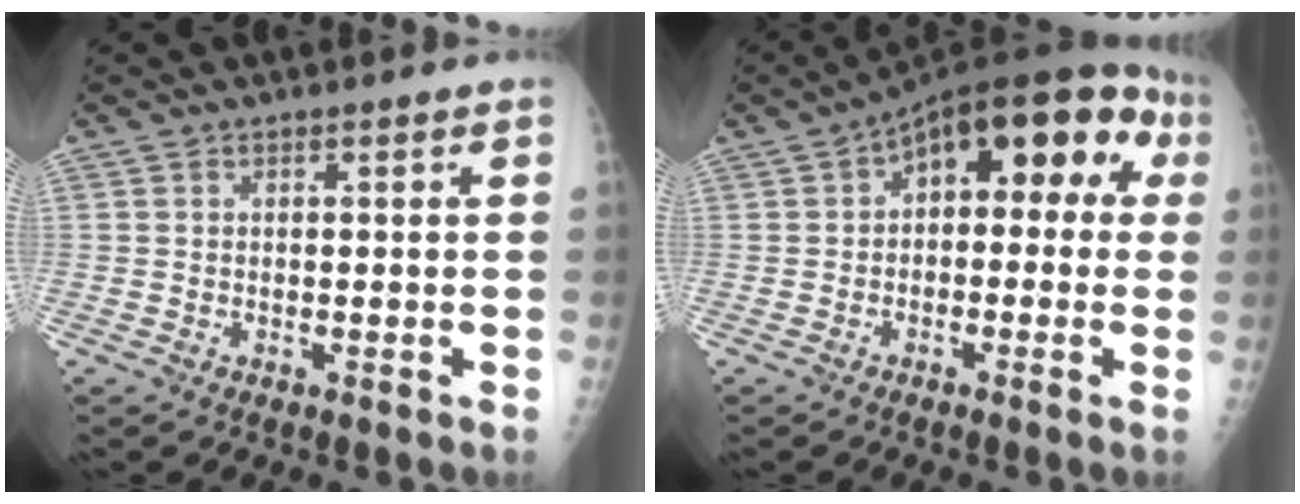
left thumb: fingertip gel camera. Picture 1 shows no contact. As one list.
[{"total": 16.1, "force": [3.7, 8.5, 13.2], "torque": [-0.130, 0.045, 0.034]}]